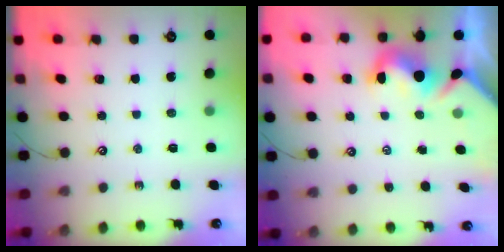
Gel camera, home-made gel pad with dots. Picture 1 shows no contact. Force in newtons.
{"total": 3.5, "press": 3.4, "slide": 0.9}